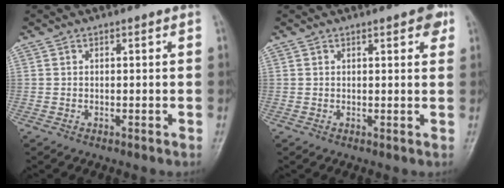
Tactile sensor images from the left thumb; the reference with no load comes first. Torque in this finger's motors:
{"motor_torque": [1.39, 0.76, 0.22, -0.42, 0.00]}